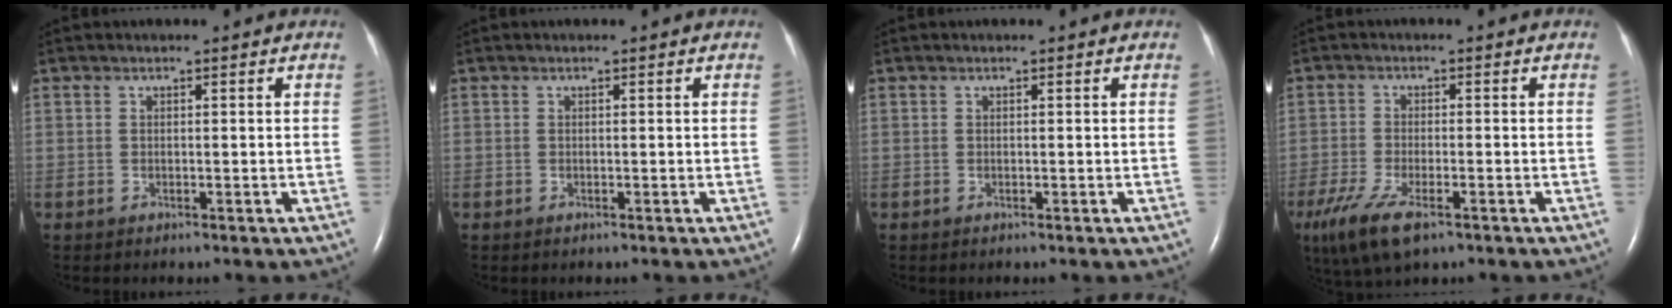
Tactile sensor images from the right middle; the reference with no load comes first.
{"total": 0.0}
{"total": 0.0}
{"total": 8.7, "force": [-5.3, 2.7, 6.3], "torque": [-0.124, -0.021, -0.091]}